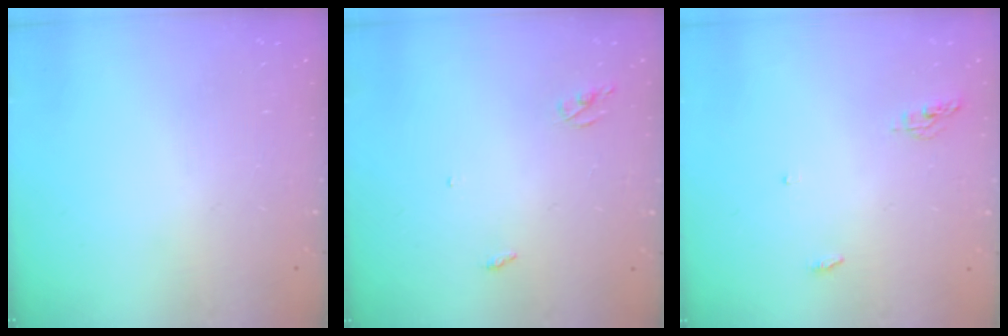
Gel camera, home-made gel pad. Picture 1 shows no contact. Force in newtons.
{"total": 2.6, "press": 2.6, "slide": 0.2}
{"total": 7.8, "press": 4.6, "slide": 6.3}